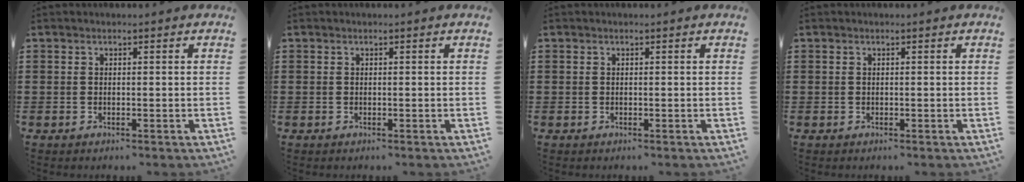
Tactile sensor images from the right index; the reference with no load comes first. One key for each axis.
{"total": 0.0}
{"total": 0.0}
{"total": 0.0}